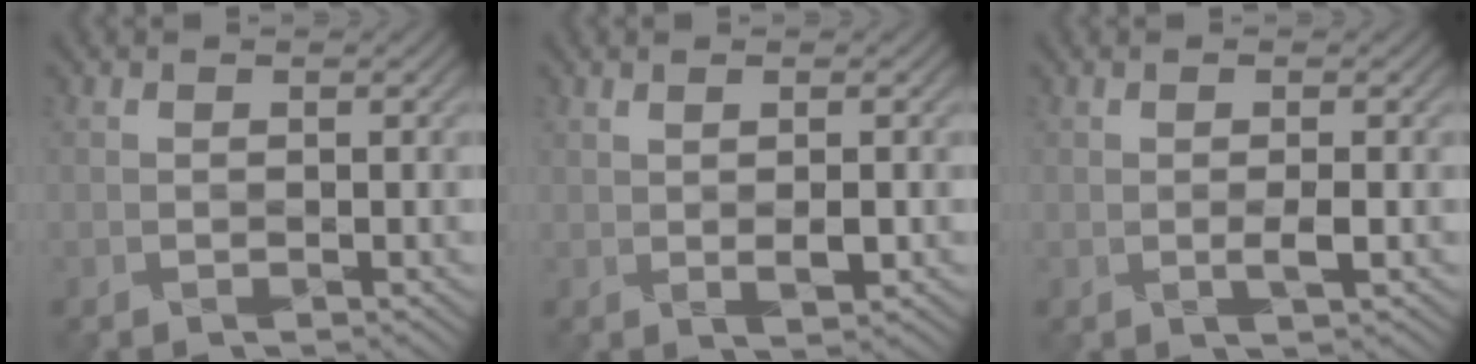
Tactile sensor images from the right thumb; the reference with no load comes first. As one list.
[{"total": 1.9, "force": [0.5, 0.2, 1.8], "torque": [-0.036, 0.003, 0.015]}, {"total": 1.5, "force": [-0.1, 0.1, 1.5], "torque": [-0.029, 0.001, -0.003]}]